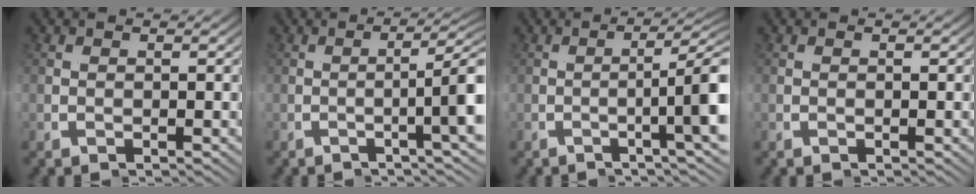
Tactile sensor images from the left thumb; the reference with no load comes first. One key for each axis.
{"total": 5.5, "fx": -1.0, "fy": -1.8, "fz": 5.1, "tx": -0.063, "ty": 0.028, "tz": -0.025}
{"total": 6.1, "fx": -0.9, "fy": -2.2, "fz": 5.6, "tx": -0.066, "ty": 0.036, "tz": -0.028}
{"total": 0.0}